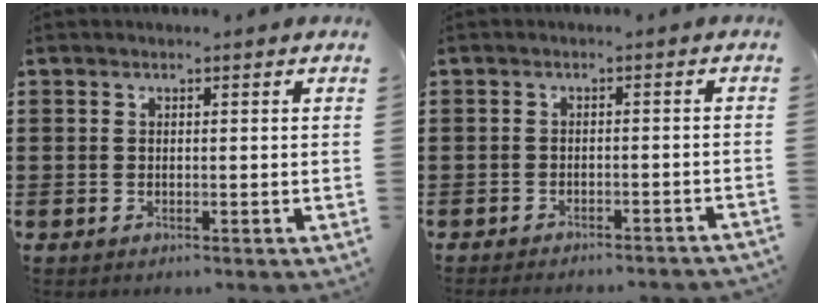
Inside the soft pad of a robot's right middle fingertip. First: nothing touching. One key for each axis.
{"total": 1.8, "fx": -1.8, "fy": -0.1, "fz": 0.3, "tx": -0.006, "ty": 0.004, "tz": -0.036}